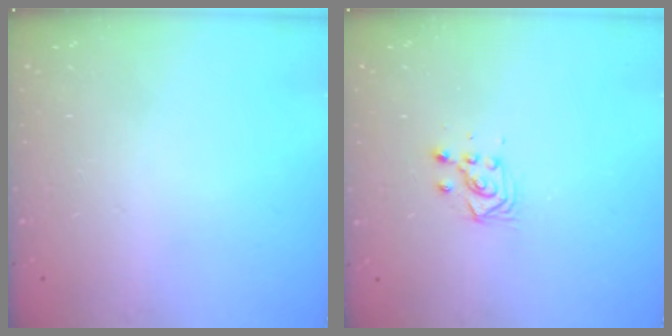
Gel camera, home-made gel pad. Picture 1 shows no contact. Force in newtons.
{"total": 3.5, "press": 3.4, "slide": 1.1}